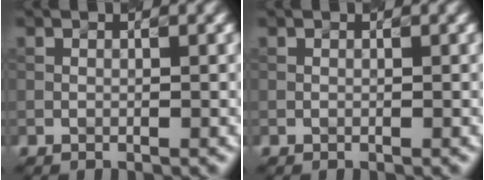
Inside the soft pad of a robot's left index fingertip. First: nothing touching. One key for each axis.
{"total": 0.0}